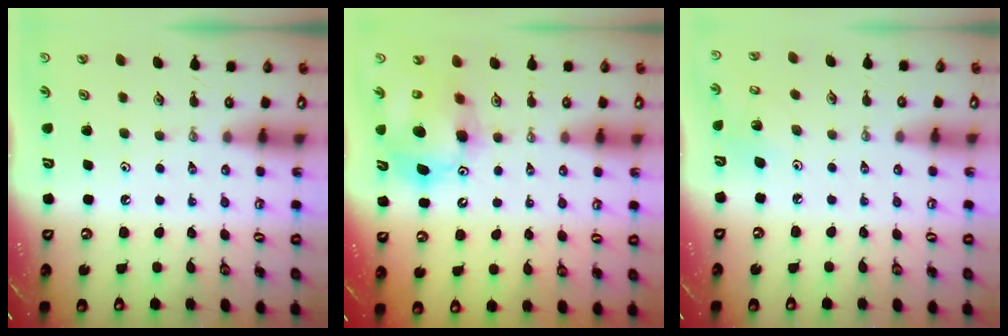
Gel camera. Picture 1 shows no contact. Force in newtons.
{"total": 13.7, "press": 13.5, "slide": 2.3}
{"total": 5.0, "press": 4.5, "slide": 2.3}